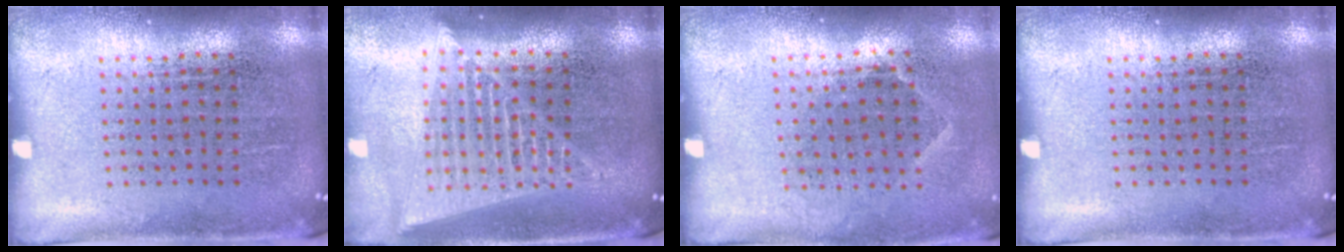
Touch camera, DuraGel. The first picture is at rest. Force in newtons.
{"total": 1.8, "press": 1.6, "slide": 0.8}
{"total": 0.8, "press": 0.6, "slide": 0.5}
{"total": 0.0}